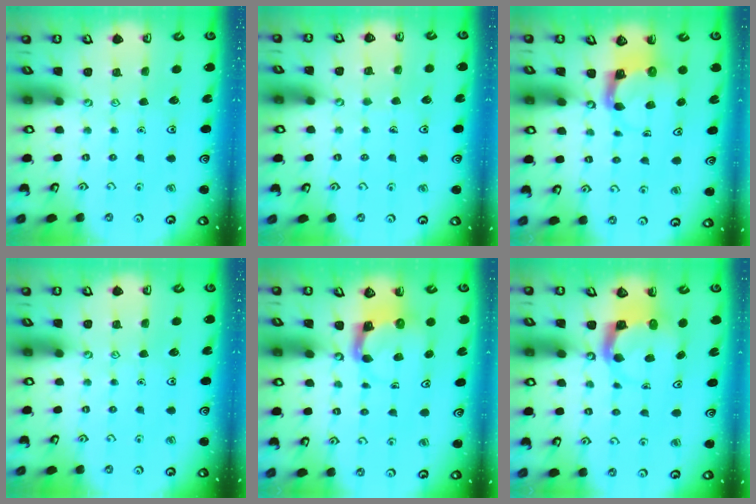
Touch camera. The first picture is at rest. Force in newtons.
{"total": 4.6, "press": 4.6, "slide": 0.4}
{"total": 3.8, "press": 3.7, "slide": 0.7}
{"total": 0.0}
{"total": 3.8, "press": 3.7, "slide": 0.7}
{"total": 4.0, "press": 4.0, "slide": 0.3}